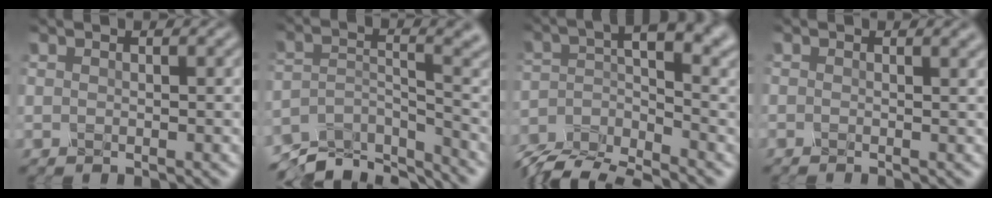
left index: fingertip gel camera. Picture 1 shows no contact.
{"total": 8.1, "force": [-7.5, 1.6, 2.6], "torque": [-0.036, -0.010, -0.135]}
{"total": 8.5, "force": [-6.5, 2.5, 4.9], "torque": [-0.075, -0.007, -0.133]}
{"total": 1.5, "force": [0.0, 0.7, 1.3], "torque": [0.002, -0.002, -0.007]}